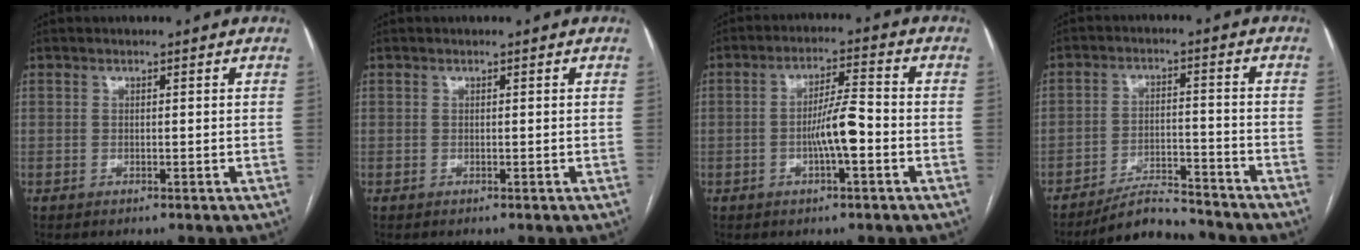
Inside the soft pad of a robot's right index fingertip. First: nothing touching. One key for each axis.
{"total": 0.0}
{"total": 6.4, "fx": -1.7, "fy": 0.7, "fz": 6.1, "tx": -0.116, "ty": 0.009, "tz": -0.031}
{"total": 7.3, "fx": -7.1, "fy": 1.2, "fz": 1.3, "tx": -0.020, "ty": 0.004, "tz": -0.119}